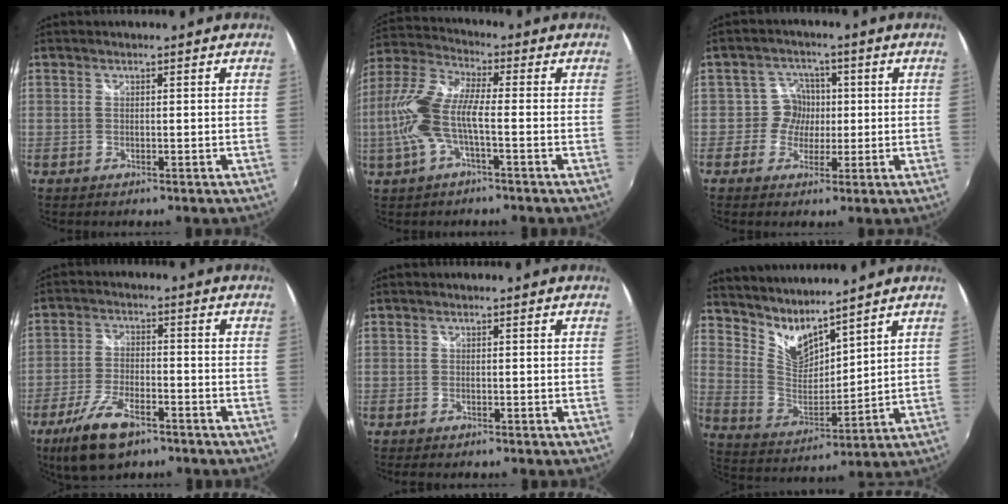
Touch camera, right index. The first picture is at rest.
{"total": 11.6, "force": [-2.3, 3.2, 10.9], "torque": [-0.240, 0.006, -0.044]}
{"total": 4.7, "force": [-0.4, 4.7, -0.1], "torque": [0.016, 0.010, -0.019]}
{"total": 11.1, "force": [-7.0, 4.4, 7.4], "torque": [-0.172, -0.017, -0.129]}
{"total": 1.2, "force": [-1.0, 0.5, 0.5], "torque": [-0.012, -0.004, -0.019]}
{"total": 9.0, "force": [8.0, 2.5, 3.2], "torque": [-0.064, -0.015, 0.163]}